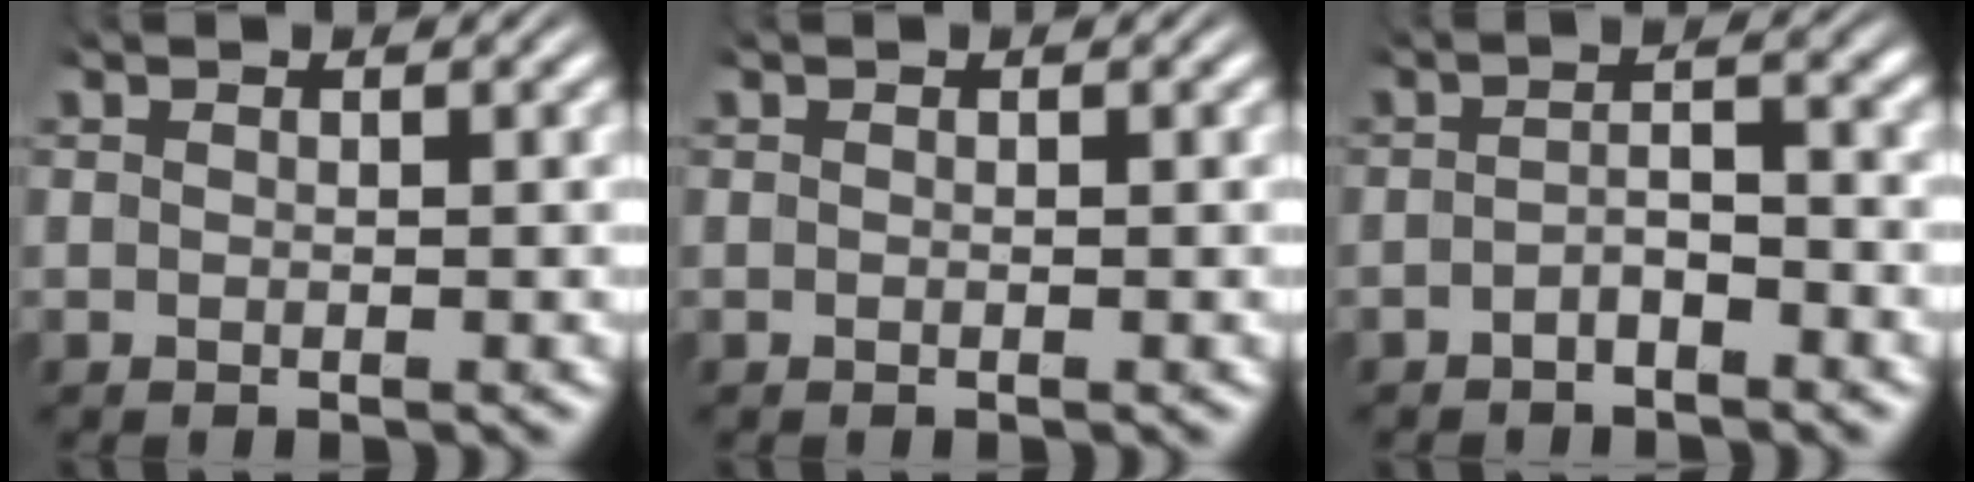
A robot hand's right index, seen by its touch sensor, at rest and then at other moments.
{"total": 0.0}
{"total": 2.4, "force": [-1.5, 0.6, 1.7], "torque": [-0.022, -0.003, -0.027]}